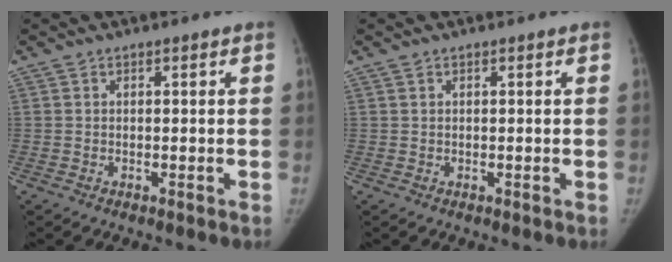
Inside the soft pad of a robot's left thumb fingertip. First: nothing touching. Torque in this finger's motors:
{"motor_torque": [-0.38, 0.27, -0.05, 0.50, 0.03]}